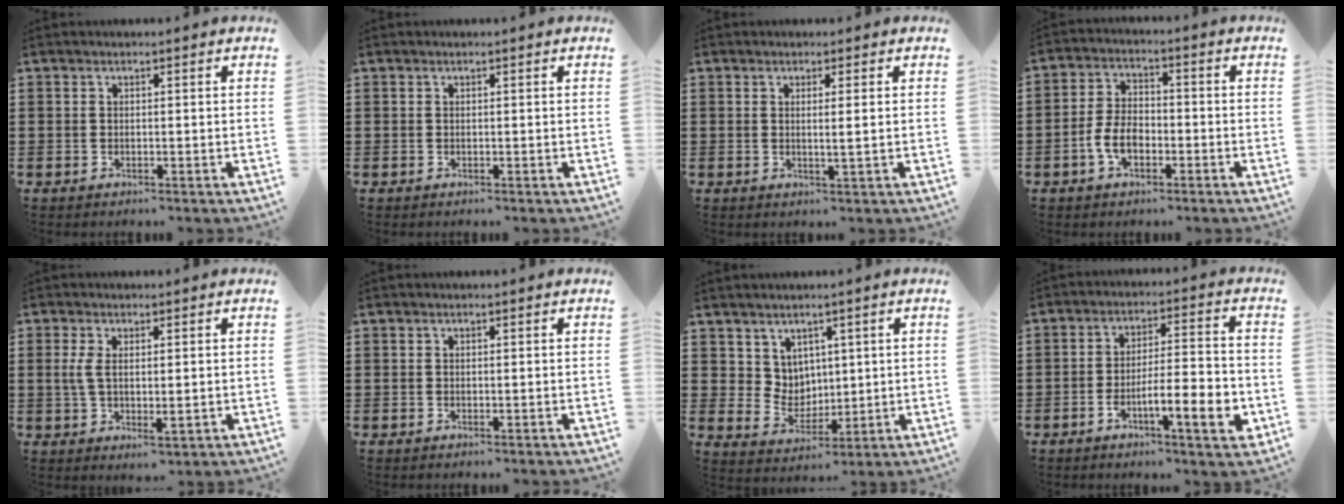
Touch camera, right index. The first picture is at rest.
{"total": 0.0}
{"total": 1.5, "force": [0.2, -0.5, 1.4], "torque": [-0.026, -0.007, 0.002]}
{"total": 5.7, "force": [-2.2, 3.1, 4.2], "torque": [-0.108, -0.003, -0.049]}
{"total": 4.2, "force": [0.3, 1.8, 3.7], "torque": [-0.080, 0.003, 0.002]}
{"total": 0.0}
{"total": 5.0, "force": [3.1, 3.9, 0.6], "torque": [-0.035, -0.003, 0.059]}
{"total": 8.9, "force": [-3.9, 1.9, 7.7], "torque": [-0.116, 0.002, -0.068]}